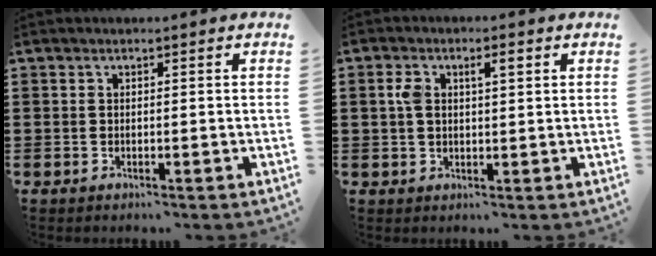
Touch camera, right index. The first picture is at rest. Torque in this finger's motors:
{"motor_torque": [0.18, -0.06, 0.09, 0.07]}